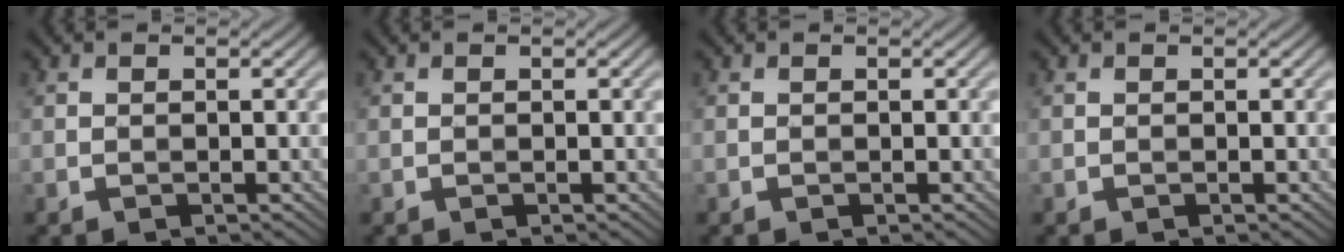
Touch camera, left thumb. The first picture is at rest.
{"total": 0.0}
{"total": 0.0}
{"total": 0.0}